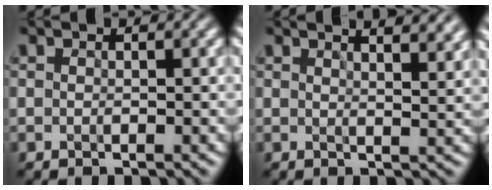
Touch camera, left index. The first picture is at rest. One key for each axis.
{"total": 6.4, "fx": 4.8, "fy": 2.3, "fz": 3.4, "tx": -0.008, "ty": 0.039, "tz": 0.029}